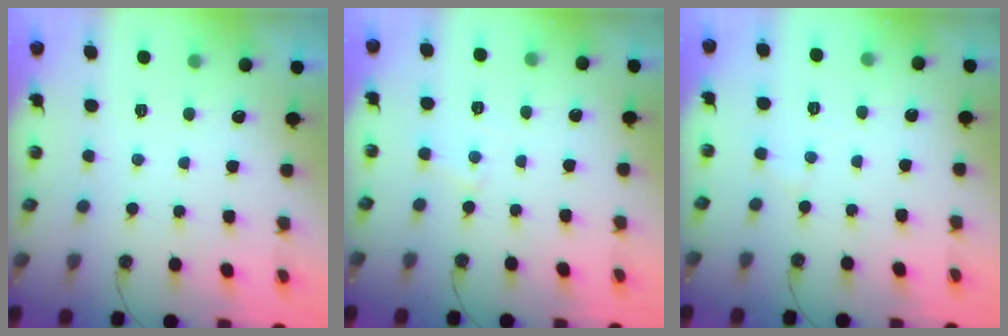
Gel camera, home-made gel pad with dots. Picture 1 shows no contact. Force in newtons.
{"total": 4.2, "press": 4.2, "slide": 0.5}
{"total": 2.6, "press": 2.5, "slide": 0.5}